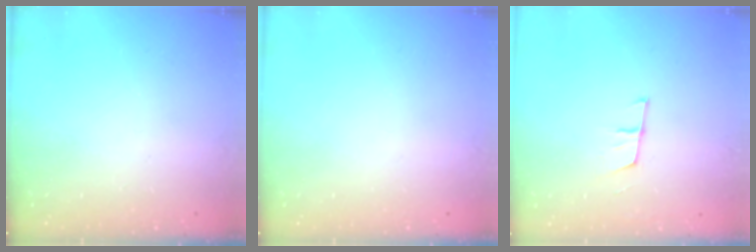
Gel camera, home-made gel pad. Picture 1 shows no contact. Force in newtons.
{"total": 0.0}
{"total": 6.0, "press": 5.4, "slide": 2.5}